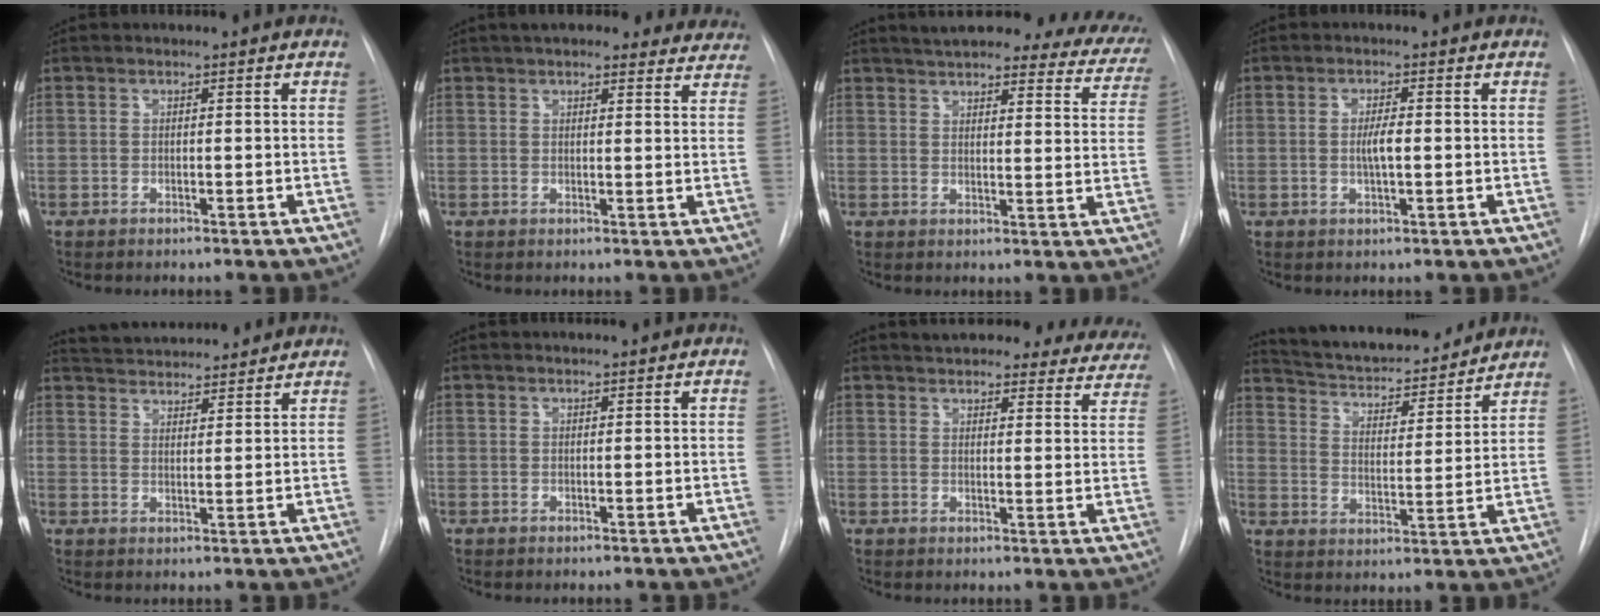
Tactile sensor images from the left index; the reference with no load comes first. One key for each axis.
{"total": 17.4, "fx": 15.5, "fy": 4.9, "fz": 6.1, "tx": -0.073, "ty": 0.018, "tz": 0.179}
{"total": 22.3, "fx": 20.0, "fy": 5.2, "fz": 8.3, "tx": -0.103, "ty": -0.036, "tz": 0.221}
{"total": 2.6, "fx": -0.1, "fy": 0.4, "fz": 2.6, "tx": -0.050, "ty": -0.001, "tz": -0.002}
{"total": 12.7, "fx": 11.9, "fy": 2.5, "fz": 3.5, "tx": -0.052, "ty": 0.025, "tz": 0.173}
{"total": 1.5, "fx": 1.5, "fy": -0.1, "fz": 0.4, "tx": -0.006, "ty": 0.008, "tz": 0.021}
{"total": 21.9, "fx": 20.3, "fy": 6.0, "fz": 5.8, "tx": -0.075, "ty": -0.027, "tz": 0.229}
{"total": 19.3, "fx": 17.7, "fy": 3.9, "fz": 6.5, "tx": -0.102, "ty": 0.001, "tz": 0.257}